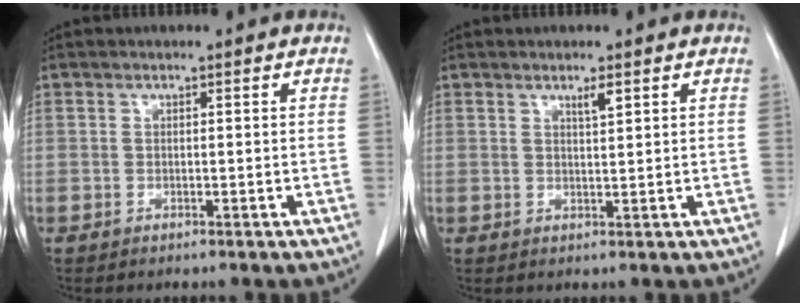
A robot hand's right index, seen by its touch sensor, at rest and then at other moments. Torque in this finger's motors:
{"motor_torque": [0.07, 0.00, 0.03, 0.01]}